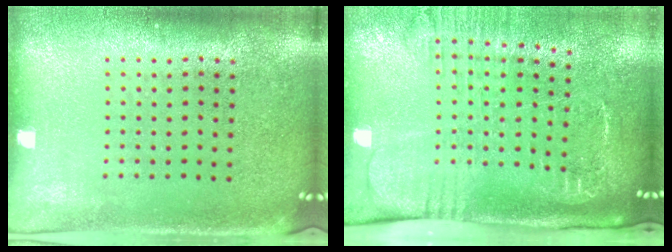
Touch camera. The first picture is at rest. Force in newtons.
{"total": 2.6, "press": 2.0, "slide": 1.7}